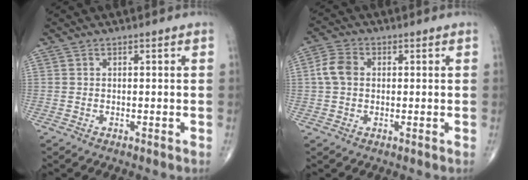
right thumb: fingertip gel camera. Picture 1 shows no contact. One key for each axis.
{"total": 5.3, "fx": 0.5, "fy": 4.0, "fz": 3.5, "tx": -0.070, "ty": 0.013, "tz": 0.004}